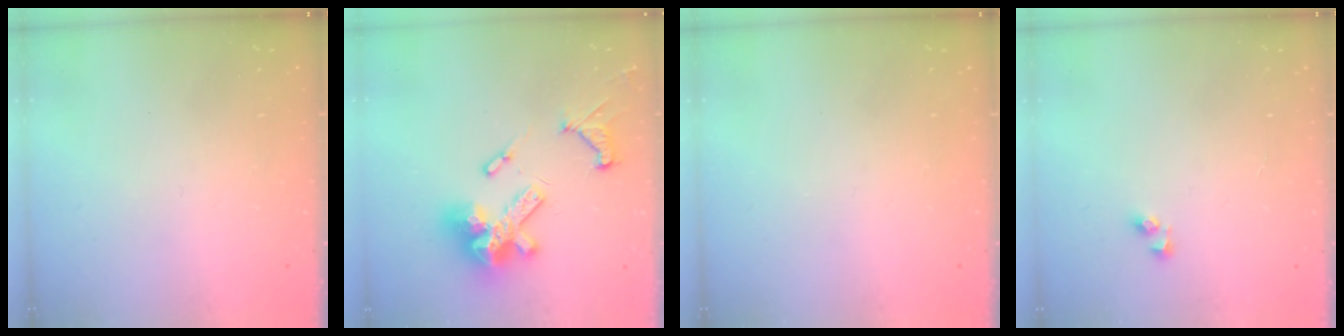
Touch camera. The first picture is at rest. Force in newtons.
{"total": 17.5, "press": 17.4, "slide": 1.9}
{"total": 0.0}
{"total": 3.9, "press": 3.9, "slide": 0.4}